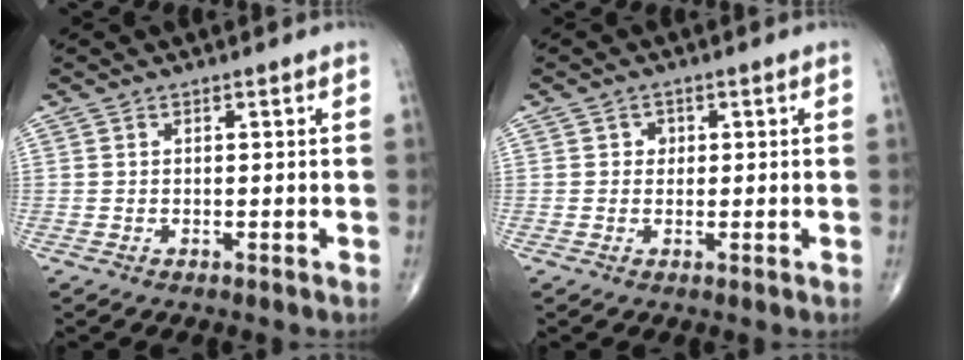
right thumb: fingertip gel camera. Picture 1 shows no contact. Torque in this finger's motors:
{"motor_torque": [-0.52, -0.06, 0.02, 0.02, 0.01]}